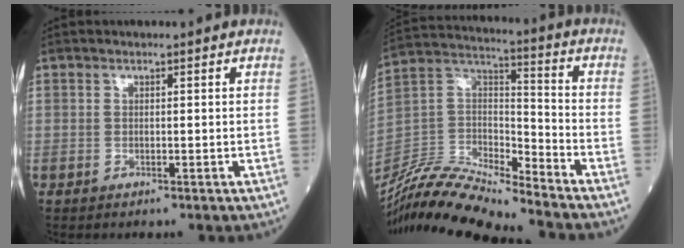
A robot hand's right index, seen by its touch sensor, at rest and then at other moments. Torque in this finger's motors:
{"motor_torque": [-0.39, -0.29, -0.23, -0.12]}